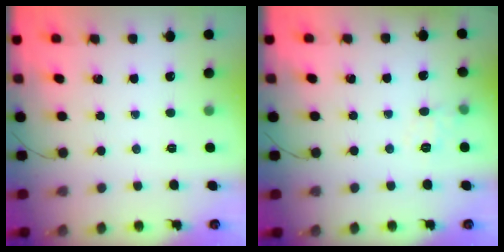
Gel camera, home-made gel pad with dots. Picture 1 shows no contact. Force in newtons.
{"total": 6.7, "press": 6.5, "slide": 1.5}